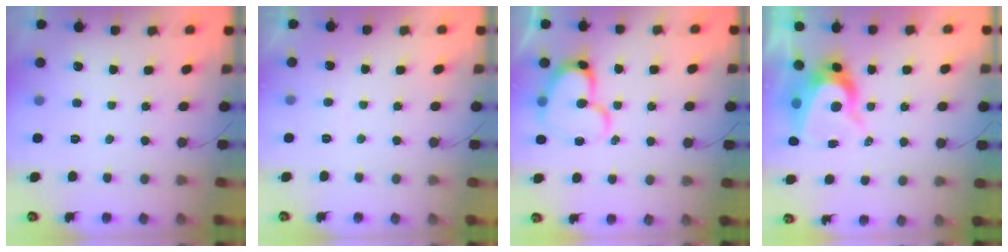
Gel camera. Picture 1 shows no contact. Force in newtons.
{"total": 2.3, "press": 2.3, "slide": 0.2}
{"total": 15.0, "press": 14.9, "slide": 1.6}
{"total": 10.2, "press": 10.2, "slide": 1.0}